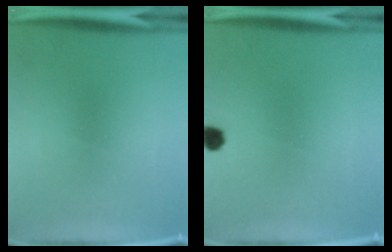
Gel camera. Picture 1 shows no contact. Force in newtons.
{"total": 2.4}